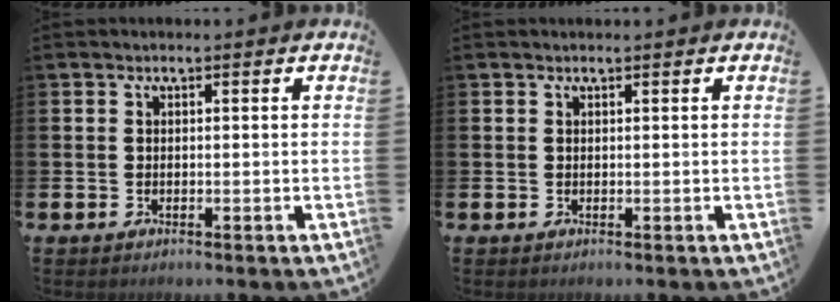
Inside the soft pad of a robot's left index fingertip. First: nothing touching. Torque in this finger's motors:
{"motor_torque": [-0.56, -0.72, -0.49, 0.02]}